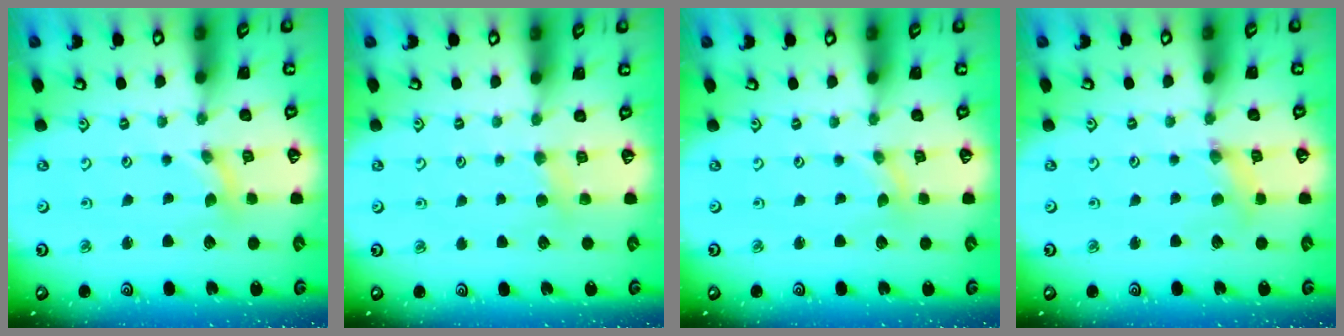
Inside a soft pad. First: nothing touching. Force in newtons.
{"total": 3.8, "press": 3.7, "slide": 0.7}
{"total": 0.0}
{"total": 1.7, "press": 1.6, "slide": 0.3}